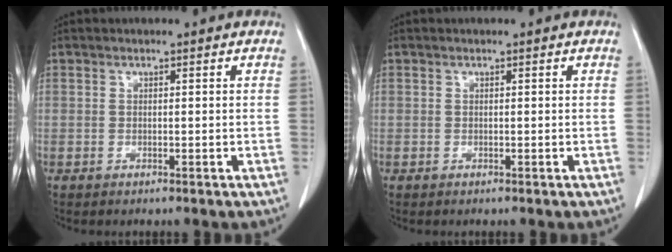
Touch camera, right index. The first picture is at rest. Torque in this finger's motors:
{"motor_torque": [0.00, 0.00, 0.00, 0.00]}